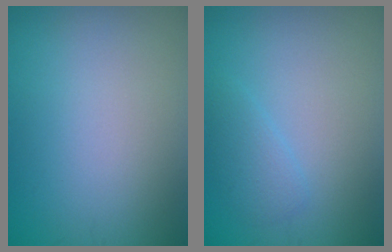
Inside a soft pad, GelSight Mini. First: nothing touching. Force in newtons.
{"total": 1.6, "press": 1.6, "slide": 0.2}